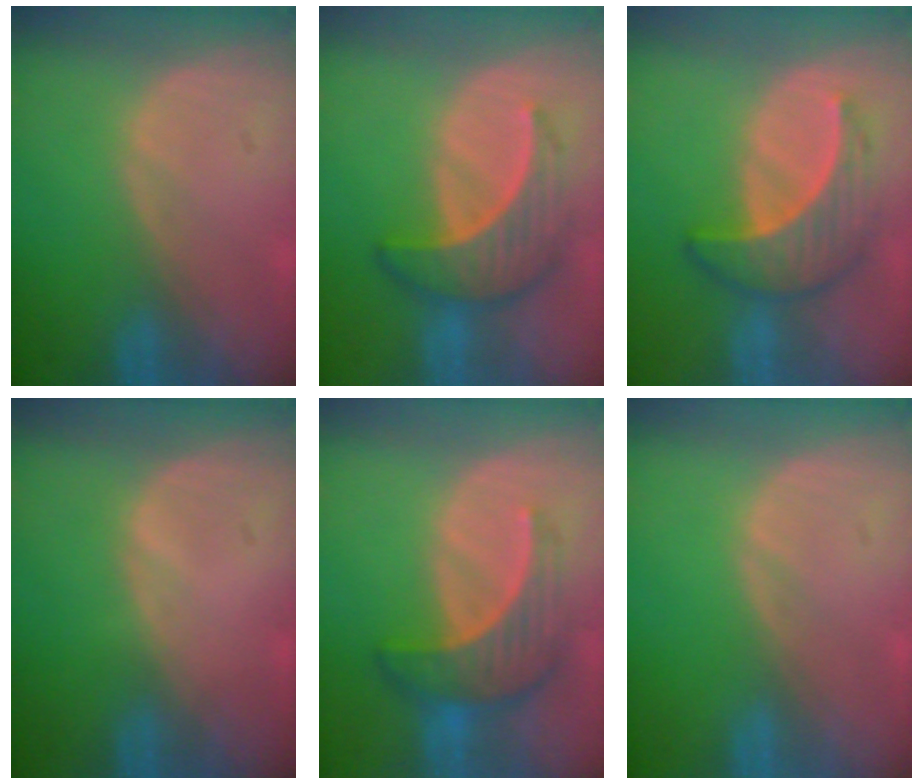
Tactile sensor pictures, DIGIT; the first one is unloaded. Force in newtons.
{"total": 6.6, "press": 6.5, "slide": 1.0}
{"total": 6.9, "press": 6.4, "slide": 2.6}
{"total": 0.5, "press": 0.1, "slide": 0.5}
{"total": 7.1, "press": 6.6, "slide": 2.6}
{"total": 0.0}